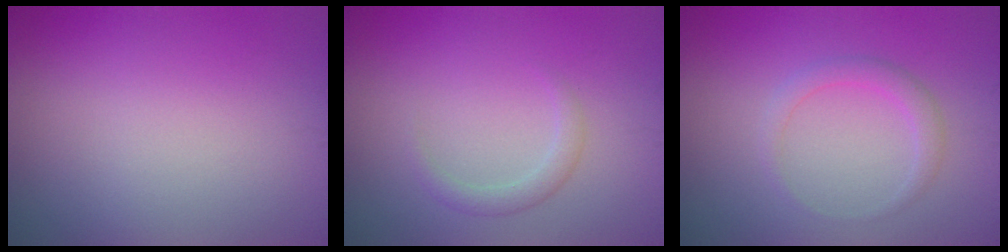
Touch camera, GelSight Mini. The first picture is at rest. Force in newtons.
{"total": 1.6, "press": 1.6, "slide": 0.1}
{"total": 1.8, "press": 1.8, "slide": 0.1}